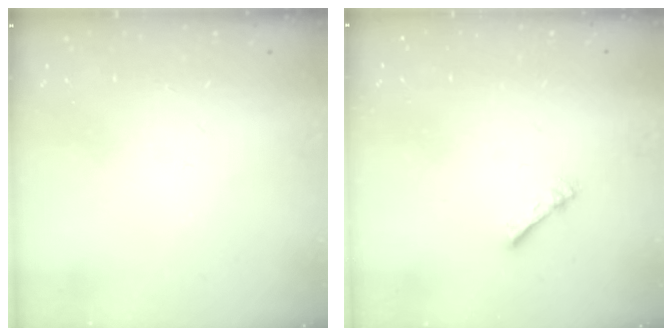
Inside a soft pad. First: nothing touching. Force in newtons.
{"total": 1.7, "press": 1.7, "slide": 0.2}